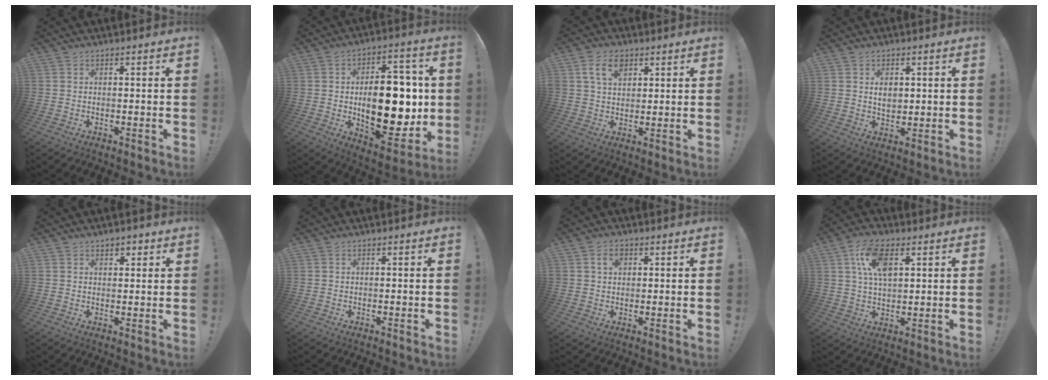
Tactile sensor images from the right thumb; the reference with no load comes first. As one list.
[{"total": 24.1, "force": [-0.2, 13.1, 20.2], "torque": [-0.300, -0.010, 0.011]}, {"total": 7.5, "force": [3.5, 5.0, 4.5], "torque": [-0.068, -0.001, 0.064]}, {"total": 3.9, "force": [0.8, 2.7, 2.7], "torque": [-0.032, -0.003, 0.009]}, {"total": 2.3, "force": [1.4, 1.6, 0.9], "torque": [0.001, -0.006, 0.020]}, {"total": 0.0}, {"total": 3.8, "force": [1.3, 2.7, 2.2], "torque": [-0.026, 0.001, 0.021]}, {"total": 11.1, "force": [4.0, 5.8, 8.5], "torque": [-0.149, 0.000, 0.073]}]